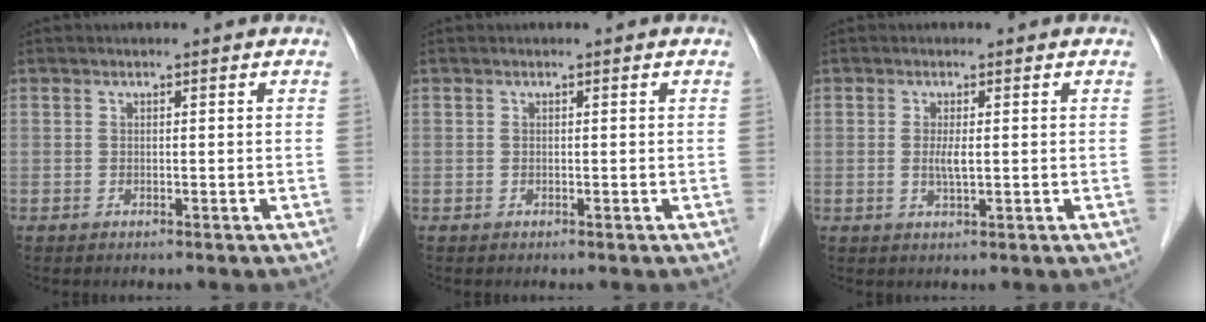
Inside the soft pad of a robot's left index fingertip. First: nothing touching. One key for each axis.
{"total": 0.0}
{"total": 2.1, "fx": 0.1, "fy": 0.3, "fz": 2.0, "tx": -0.047, "ty": -0.003, "tz": 0.003}